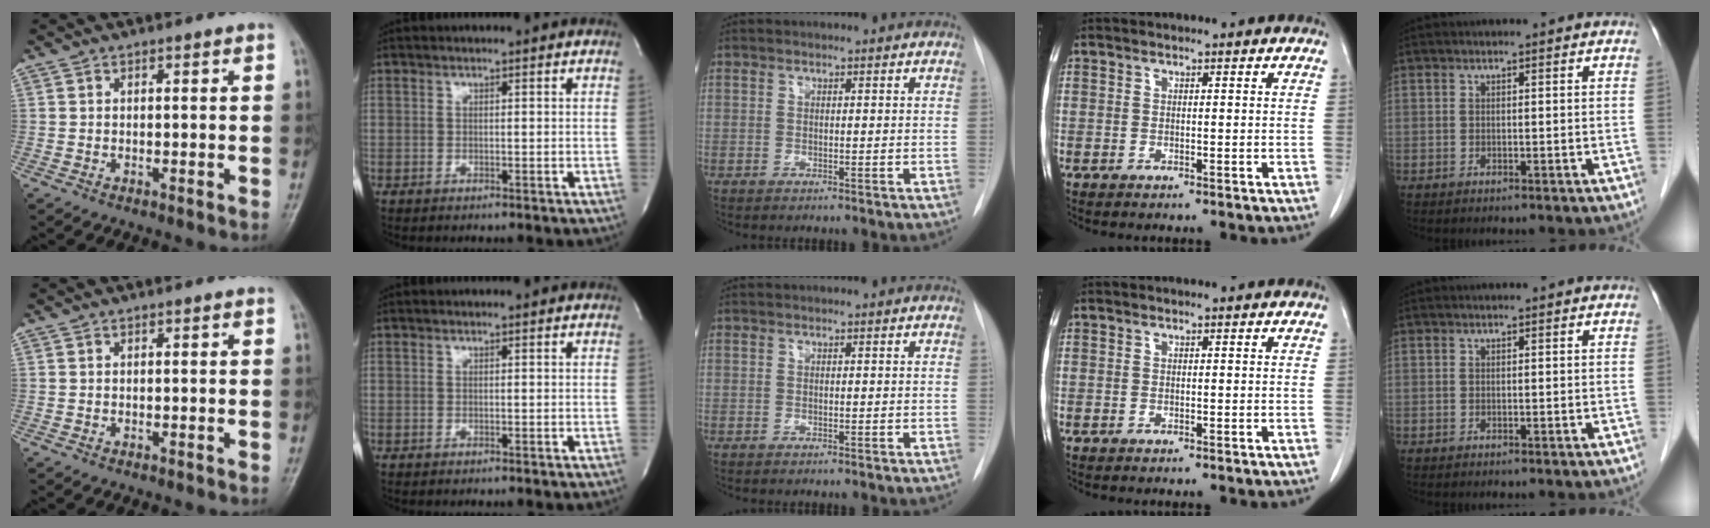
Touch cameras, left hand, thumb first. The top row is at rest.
{}